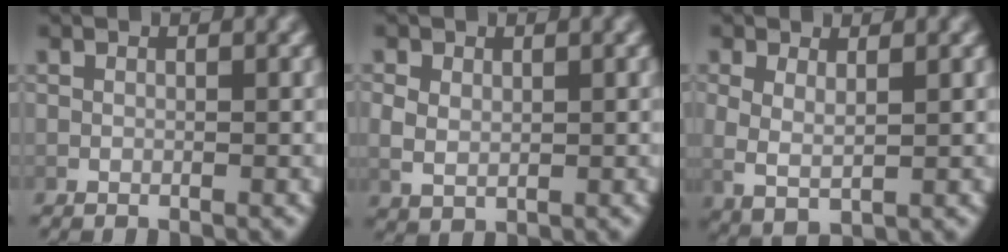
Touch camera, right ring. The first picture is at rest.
{"total": 2.4, "force": [0.6, 1.8, 1.4], "torque": [-0.034, -0.010, 0.025]}
{"total": 4.7, "force": [0.5, 3.3, 3.3], "torque": [-0.077, -0.017, 0.021]}